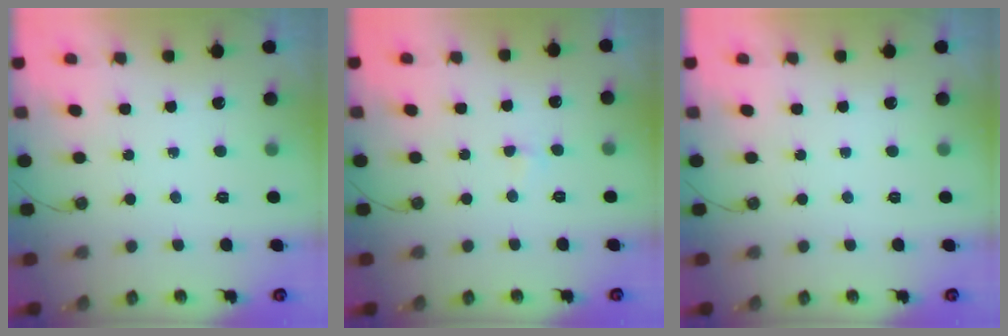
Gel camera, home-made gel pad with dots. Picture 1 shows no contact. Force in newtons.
{"total": 2.8, "press": 2.8, "slide": 0.5}
{"total": 0.0}